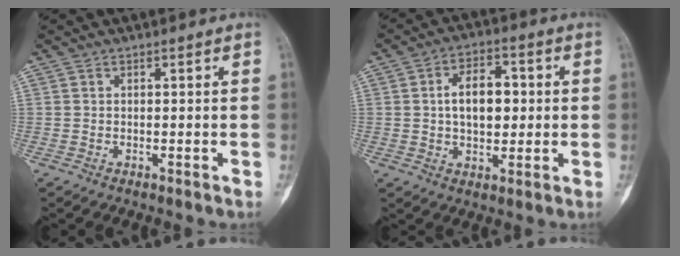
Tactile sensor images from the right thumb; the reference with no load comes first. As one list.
[{"total": 9.3, "force": [0.9, 5.6, 7.4], "torque": [-0.096, 0.010, 0.014]}]